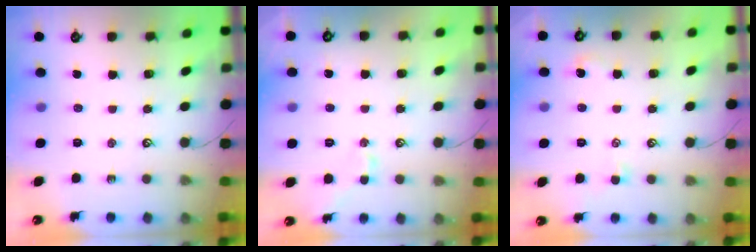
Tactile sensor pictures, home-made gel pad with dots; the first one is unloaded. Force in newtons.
{"total": 0.6, "press": 0.6, "slide": 0.1}
{"total": 2.5, "press": 2.4, "slide": 0.9}